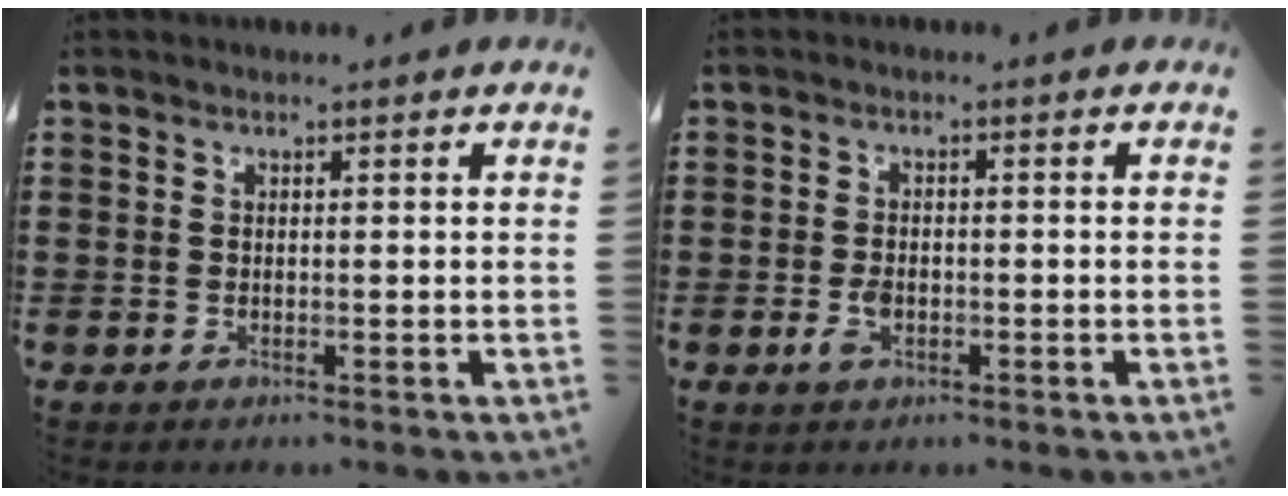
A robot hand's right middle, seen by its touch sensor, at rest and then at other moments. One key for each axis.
{"total": 2.7, "fx": -1.1, "fy": 1.4, "fz": 2.1, "tx": -0.054, "ty": -0.004, "tz": -0.023}